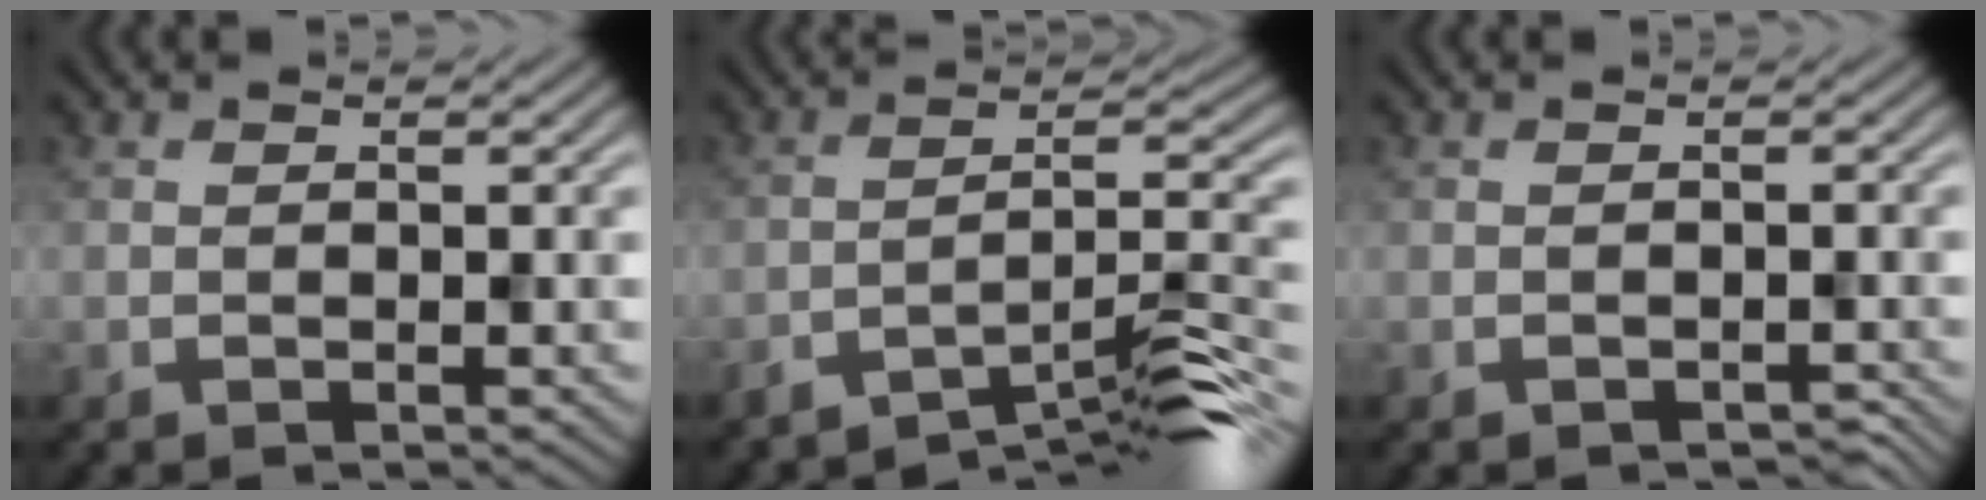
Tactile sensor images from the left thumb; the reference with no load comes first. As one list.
[{"total": 9.3, "force": [-7.6, 1.2, 5.1], "torque": [-0.077, 0.011, -0.129]}, {"total": 0.8, "force": [-0.8, 0.2, 0.3], "torque": [-0.005, -0.002, -0.012]}]